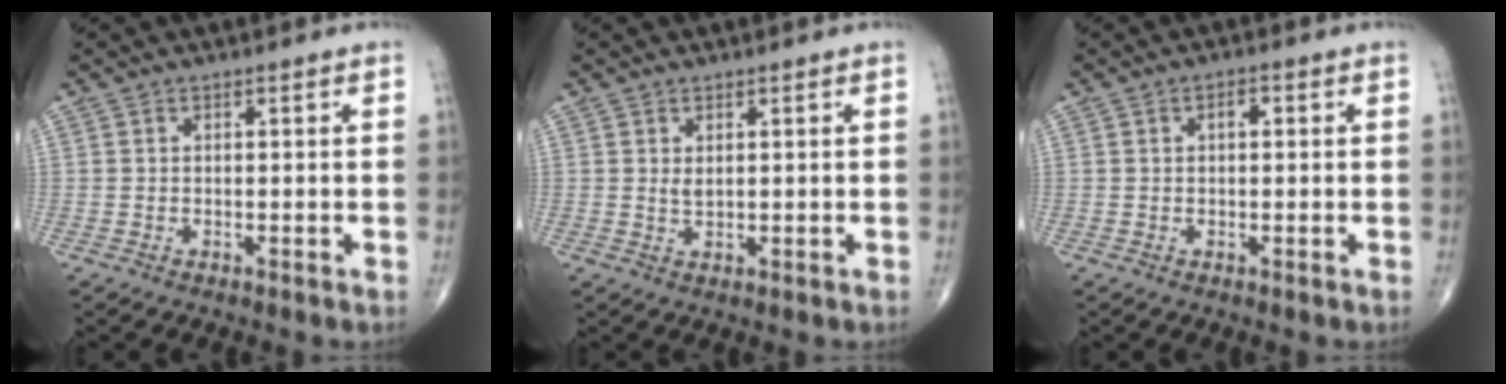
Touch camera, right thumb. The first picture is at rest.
{"total": 1.4, "force": [0.5, 0.7, 1.1], "torque": [-0.019, -0.005, 0.014]}
{"total": 1.8, "force": [0.4, 1.0, 1.5], "torque": [-0.022, 0.006, 0.004]}